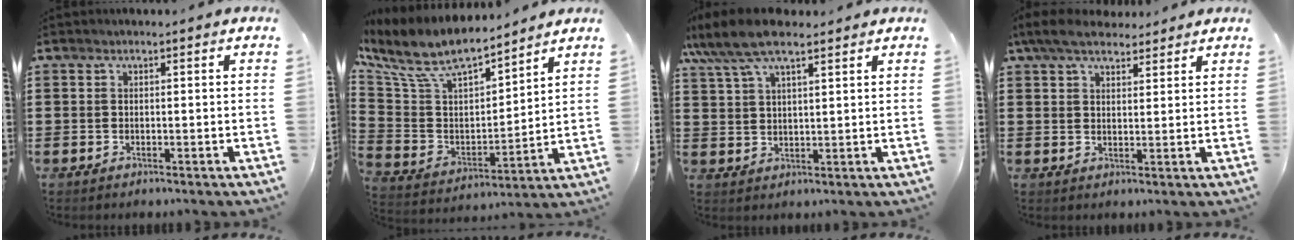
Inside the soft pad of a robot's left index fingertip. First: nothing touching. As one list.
[{"total": 10.3, "force": [8.3, 3.2, 5.1], "torque": [-0.136, -0.048, 0.145]}, {"total": 8.1, "force": [6.0, 2.7, 4.7], "torque": [-0.106, -0.003, 0.112]}, {"total": 5.8, "force": [4.7, 2.1, 2.6], "torque": [-0.064, -0.001, 0.089]}]